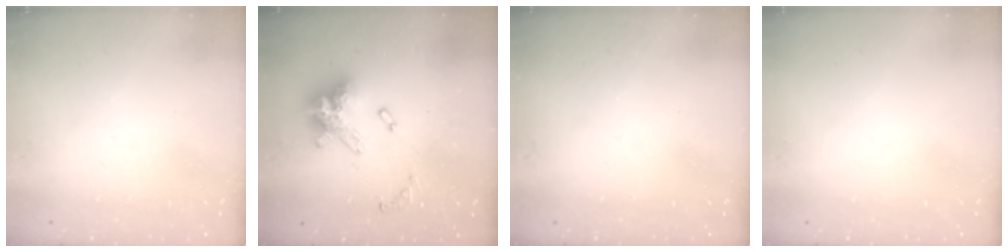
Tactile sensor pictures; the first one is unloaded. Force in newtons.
{"total": 15.2, "press": 15.1, "slide": 1.3}
{"total": 0.0}
{"total": 0.0}